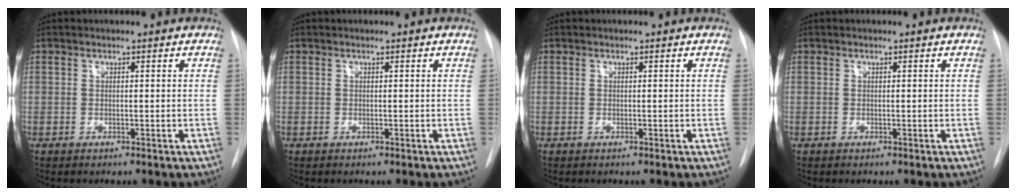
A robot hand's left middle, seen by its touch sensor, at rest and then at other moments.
{"total": 0.0}
{"total": 0.0}
{"total": 0.0}